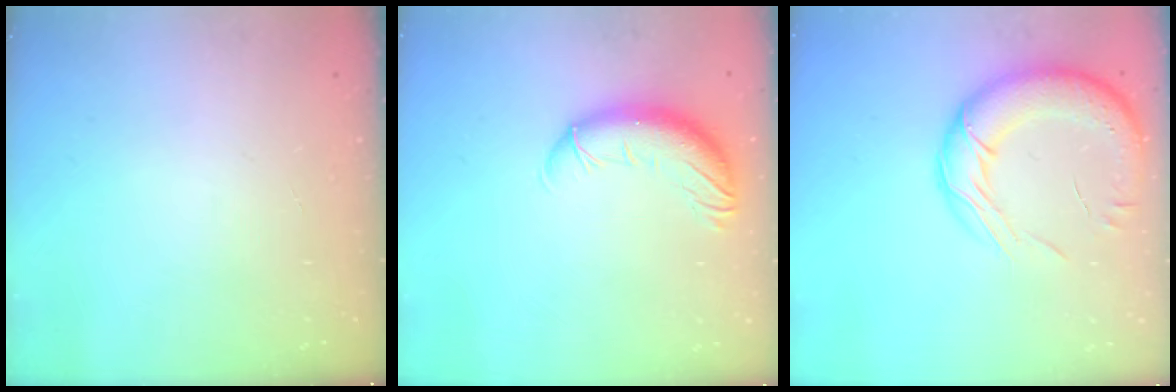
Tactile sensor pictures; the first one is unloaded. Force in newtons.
{"total": 10.8, "press": 10.6, "slide": 2.3}
{"total": 18.1, "press": 17.6, "slide": 4.2}